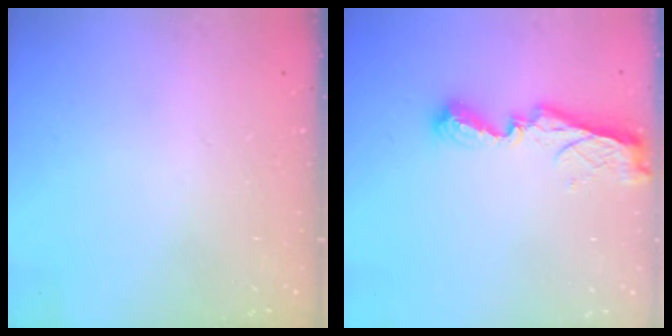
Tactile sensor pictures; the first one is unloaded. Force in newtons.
{"total": 8.5, "press": 8.5, "slide": 0.8}